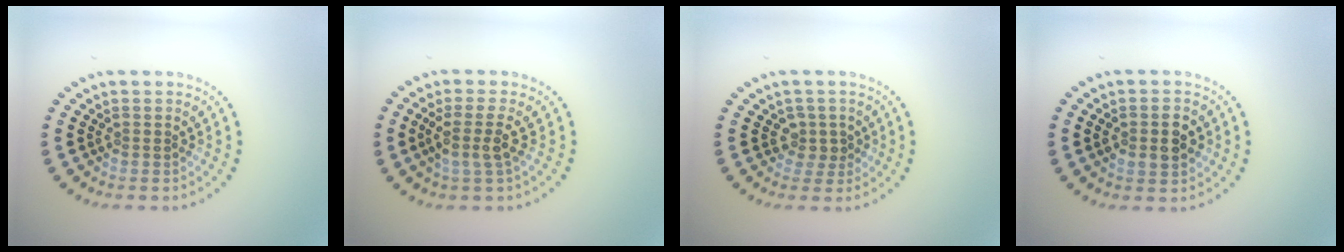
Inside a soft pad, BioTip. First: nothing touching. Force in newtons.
{"total": 2.2, "press": 1.9, "slide": 1.2}
{"total": 1.7, "press": 1.3, "slide": 1.1}
{"total": 3.6, "press": 3.6, "slide": 0.2}